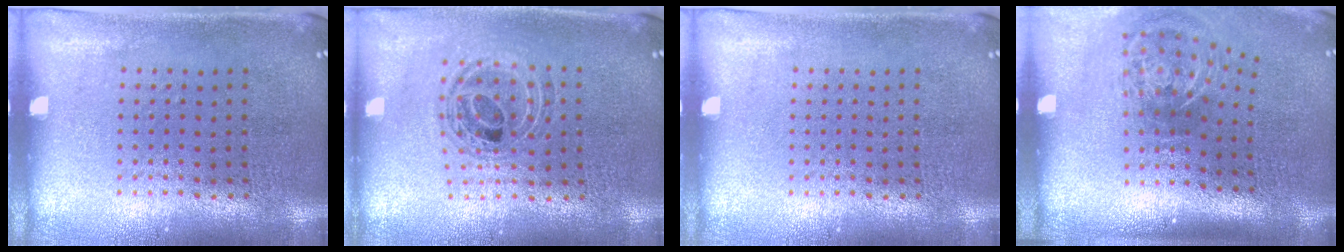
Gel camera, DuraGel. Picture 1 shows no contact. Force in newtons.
{"total": 0.8, "press": 0.8, "slide": 0.1}
{"total": 0.0}
{"total": 2.2, "press": 1.4, "slide": 1.7}